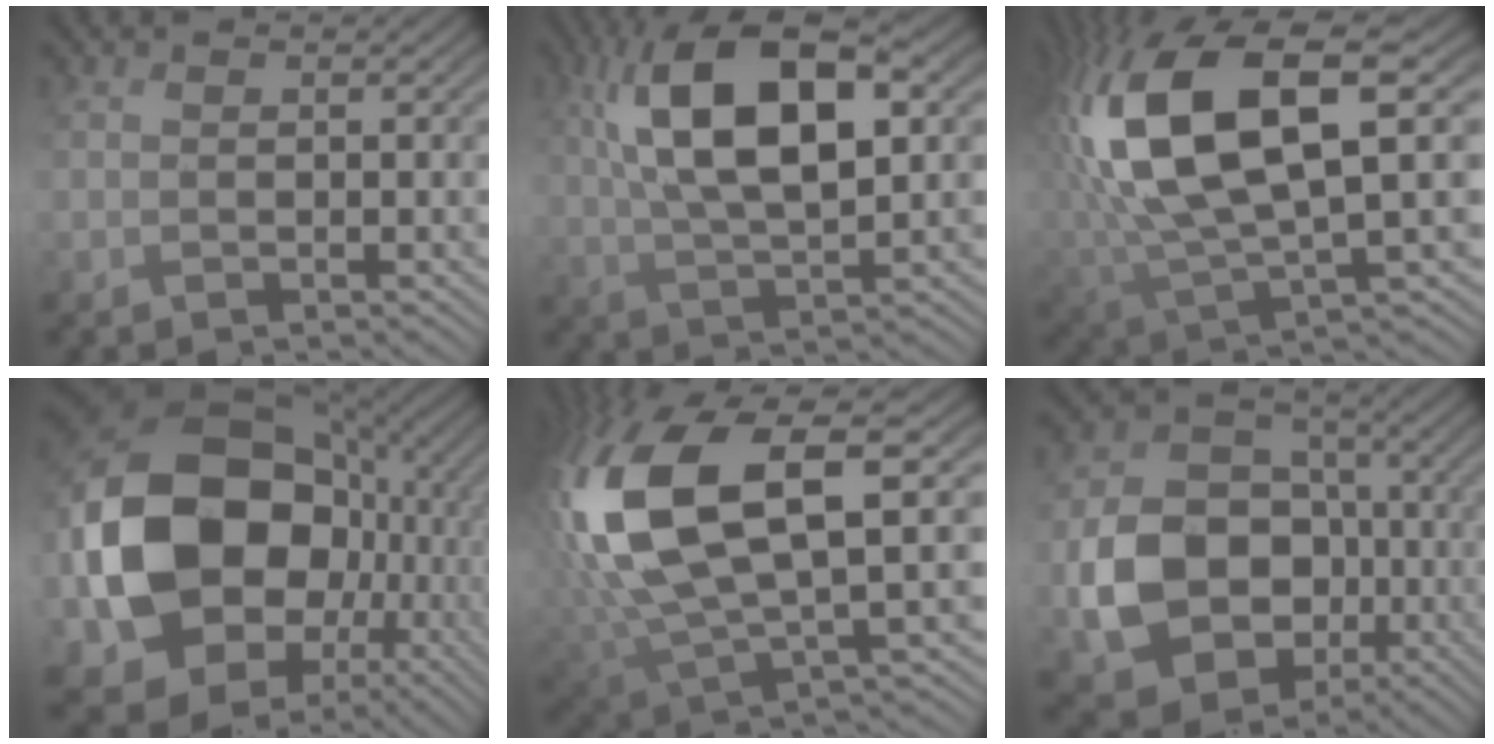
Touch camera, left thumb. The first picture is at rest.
{"total": 13.8, "force": [4.4, 5.5, 11.8], "torque": [-0.224, 0.016, 0.076]}
{"total": 16.0, "force": [4.5, 6.6, 13.9], "torque": [-0.319, 0.007, 0.090]}
{"total": 19.8, "force": [0.1, 16.1, 11.6], "torque": [-0.278, -0.013, 0.013]}
{"total": 15.8, "force": [3.6, 7.2, 13.7], "torque": [-0.342, 0.007, 0.078]}
{"total": 12.5, "force": [-2.6, 10.3, 6.5], "torque": [-0.142, -0.019, -0.047]}